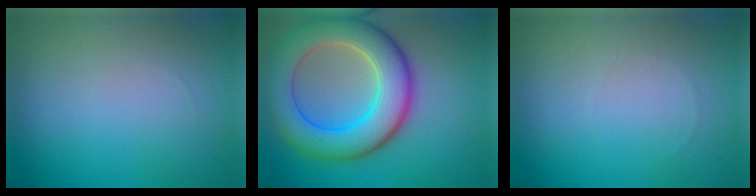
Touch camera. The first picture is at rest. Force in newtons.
{"total": 9.4, "press": 9.3, "slide": 0.6}
{"total": 0.0}